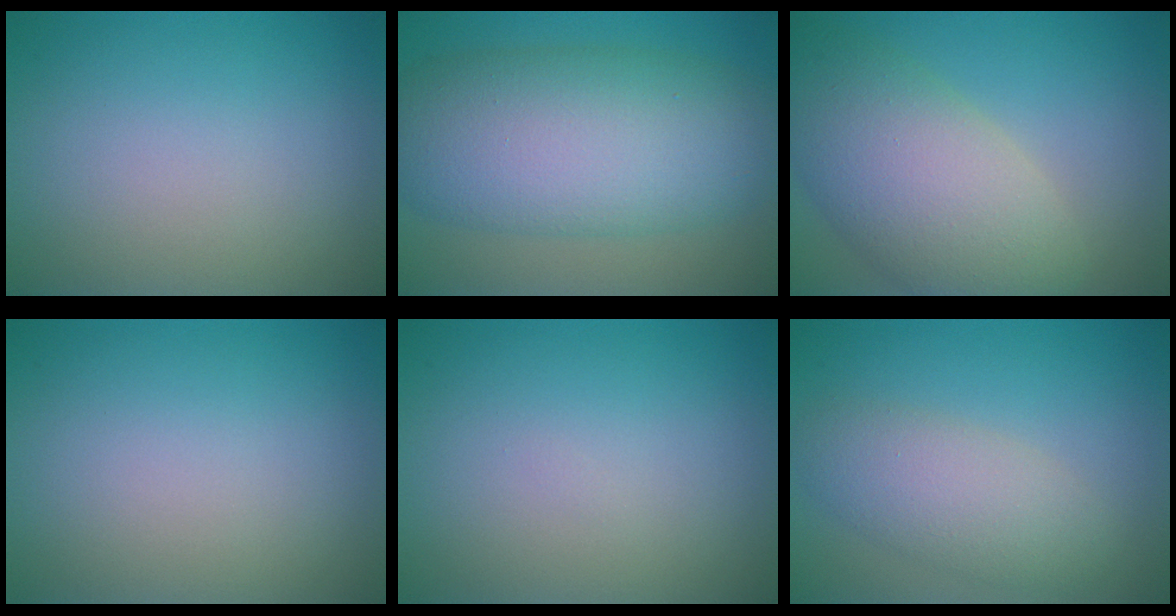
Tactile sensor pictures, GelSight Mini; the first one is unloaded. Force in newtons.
{"total": 11.3, "press": 11.3, "slide": 0.3}
{"total": 9.2, "press": 9.2, "slide": 0.8}
{"total": 0.0}
{"total": 0.0}
{"total": 4.2, "press": 4.2, "slide": 0.2}